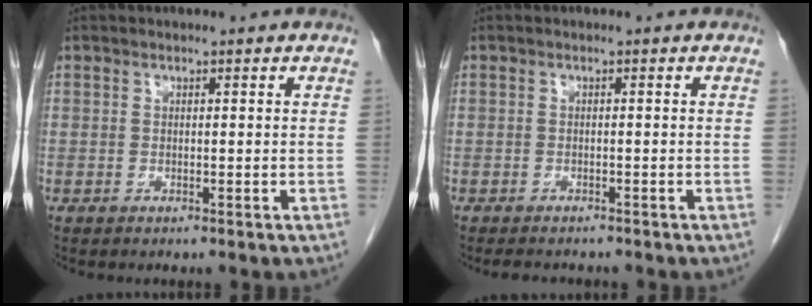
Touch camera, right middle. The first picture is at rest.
{"total": 3.6, "force": [-3.2, 1.0, 1.2], "torque": [-0.022, -0.008, -0.041]}